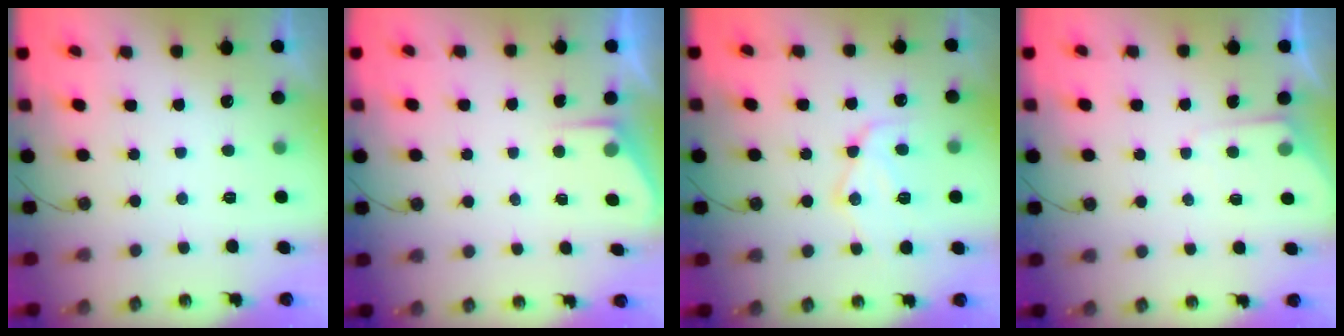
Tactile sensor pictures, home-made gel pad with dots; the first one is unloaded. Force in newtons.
{"total": 2.6, "press": 2.5, "slide": 0.4}
{"total": 12.5, "press": 12.4, "slide": 1.2}
{"total": 3.8, "press": 3.7, "slide": 0.5}